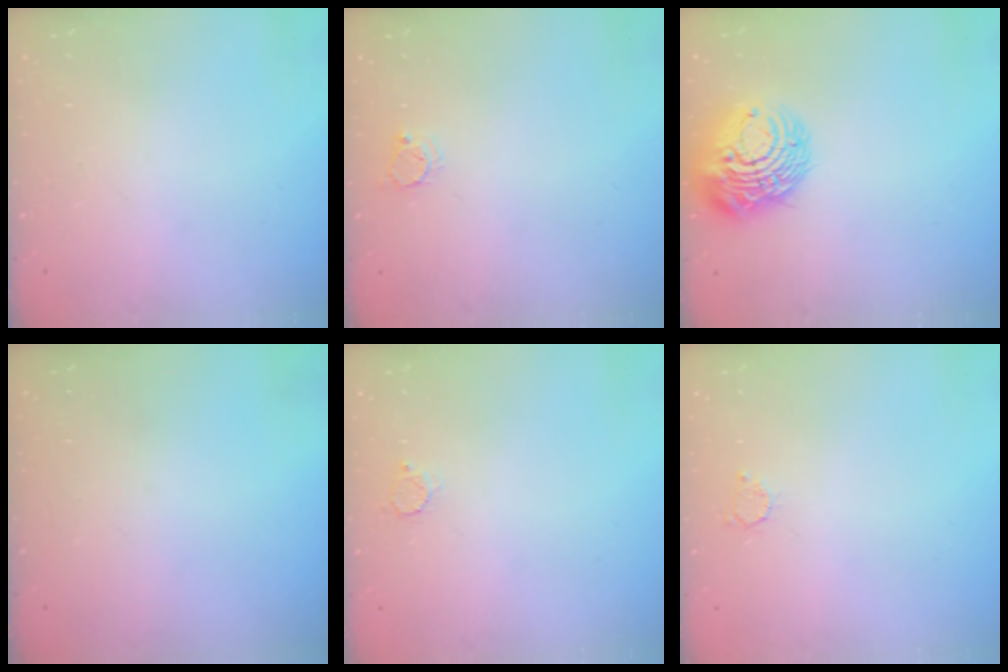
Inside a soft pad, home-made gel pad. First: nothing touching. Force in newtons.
{"total": 3.1, "press": 3.1, "slide": 0.4}
{"total": 13.3, "press": 13.2, "slide": 1.4}
{"total": 0.0}
{"total": 2.3, "press": 2.3, "slide": 0.2}
{"total": 2.4, "press": 2.4, "slide": 0.4}